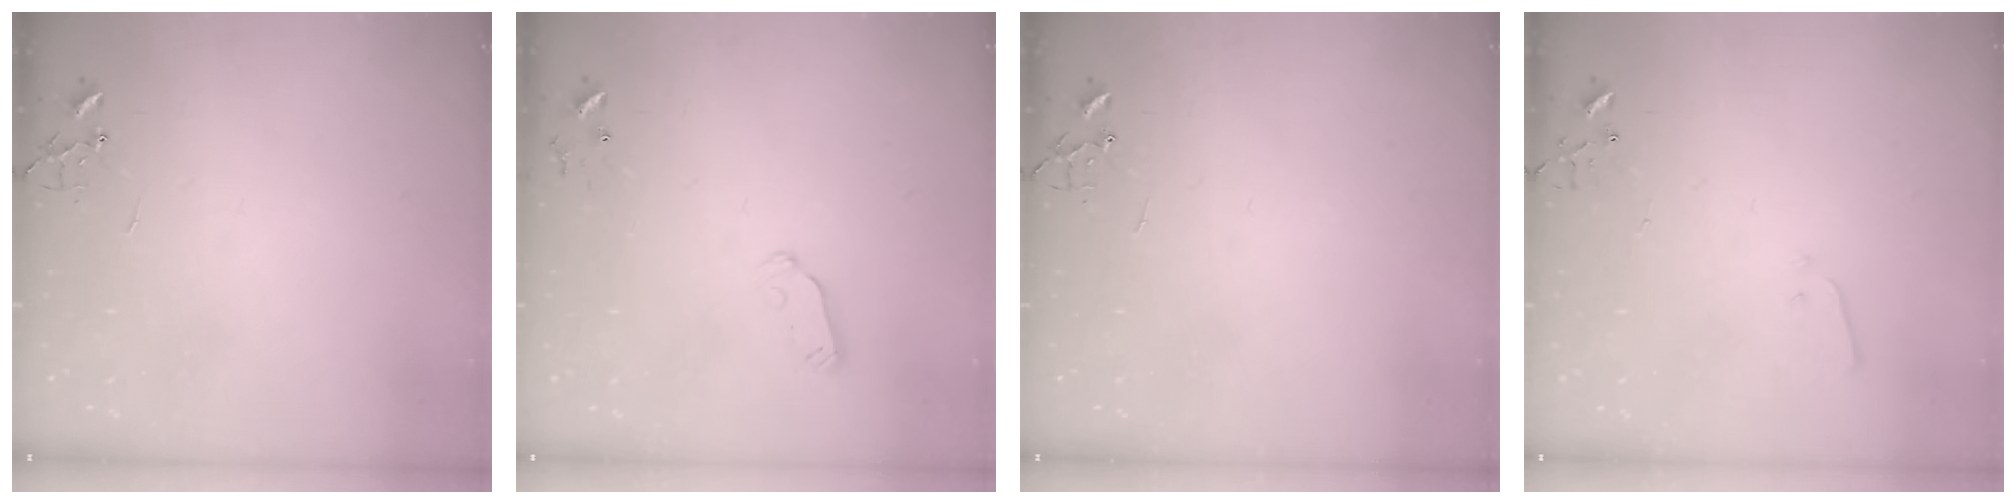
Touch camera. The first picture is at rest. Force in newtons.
{"total": 4.9, "press": 4.9, "slide": 0.3}
{"total": 0.0}
{"total": 1.9, "press": 1.9, "slide": 0.4}